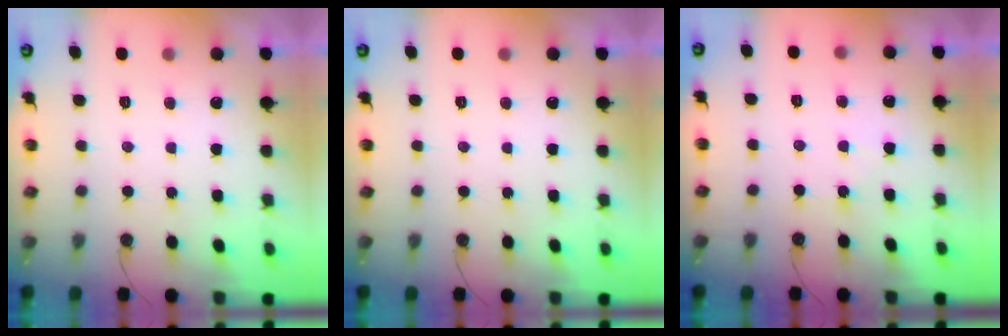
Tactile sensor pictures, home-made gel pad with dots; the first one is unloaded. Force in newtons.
{"total": 0.0}
{"total": 4.3, "press": 4.3, "slide": 0.6}